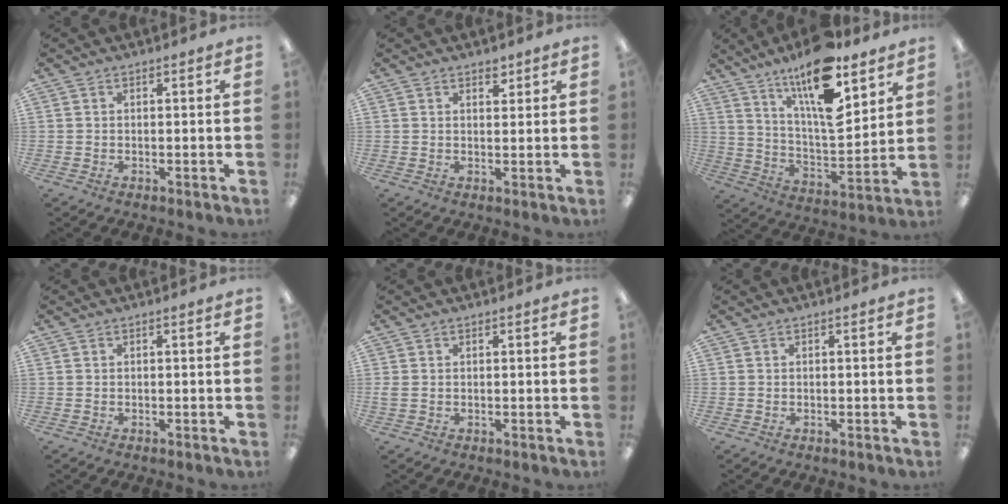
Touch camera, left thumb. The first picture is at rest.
{"total": 2.7, "force": [2.1, 1.4, 1.0], "torque": [0.003, -0.010, 0.034]}
{"total": 18.5, "force": [12.4, 6.1, 12.4], "torque": [-0.208, -0.076, 0.206]}
{"total": 0.0}
{"total": 1.1, "force": [0.2, 0.8, 0.7], "torque": [-0.016, 0.003, 0.003]}
{"total": 0.0}